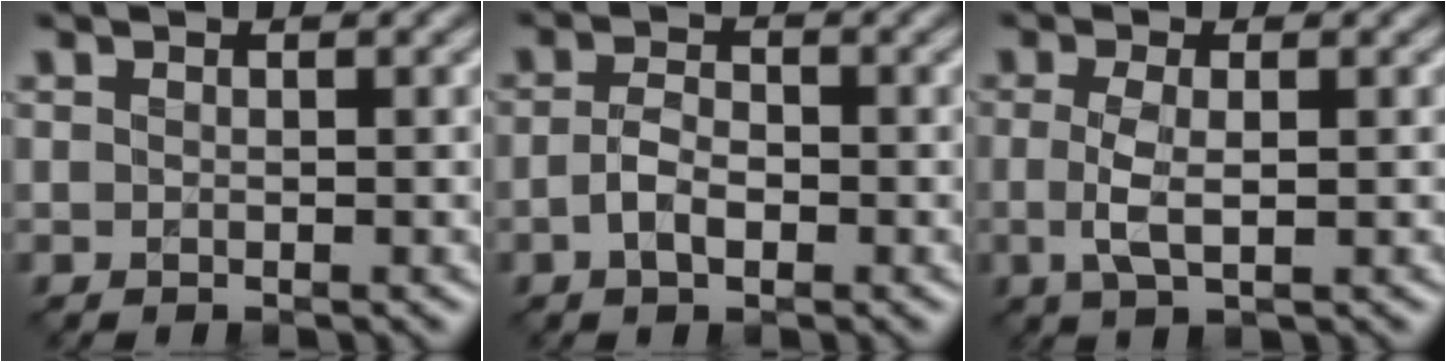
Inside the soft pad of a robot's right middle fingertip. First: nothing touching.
{"total": 2.5, "force": [-0.8, 1.4, 1.9], "torque": [-0.040, 0.000, -0.019]}
{"total": 2.7, "force": [-0.1, 0.9, 2.6], "torque": [-0.059, -0.003, -0.003]}